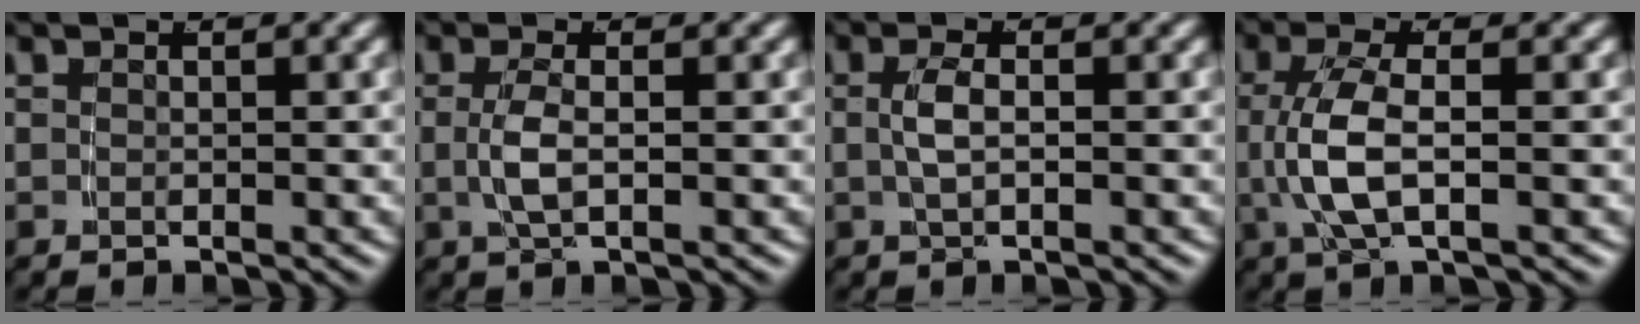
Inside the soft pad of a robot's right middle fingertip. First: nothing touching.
{"total": 2.0, "force": [-0.2, 0.0, 2.0], "torque": [-0.047, -0.005, 0.002]}
{"total": 1.8, "force": [-0.2, 0.0, 1.8], "torque": [-0.041, -0.001, 0.002]}
{"total": 4.4, "force": [-0.3, 1.2, 4.2], "torque": [-0.101, -0.006, 0.005]}